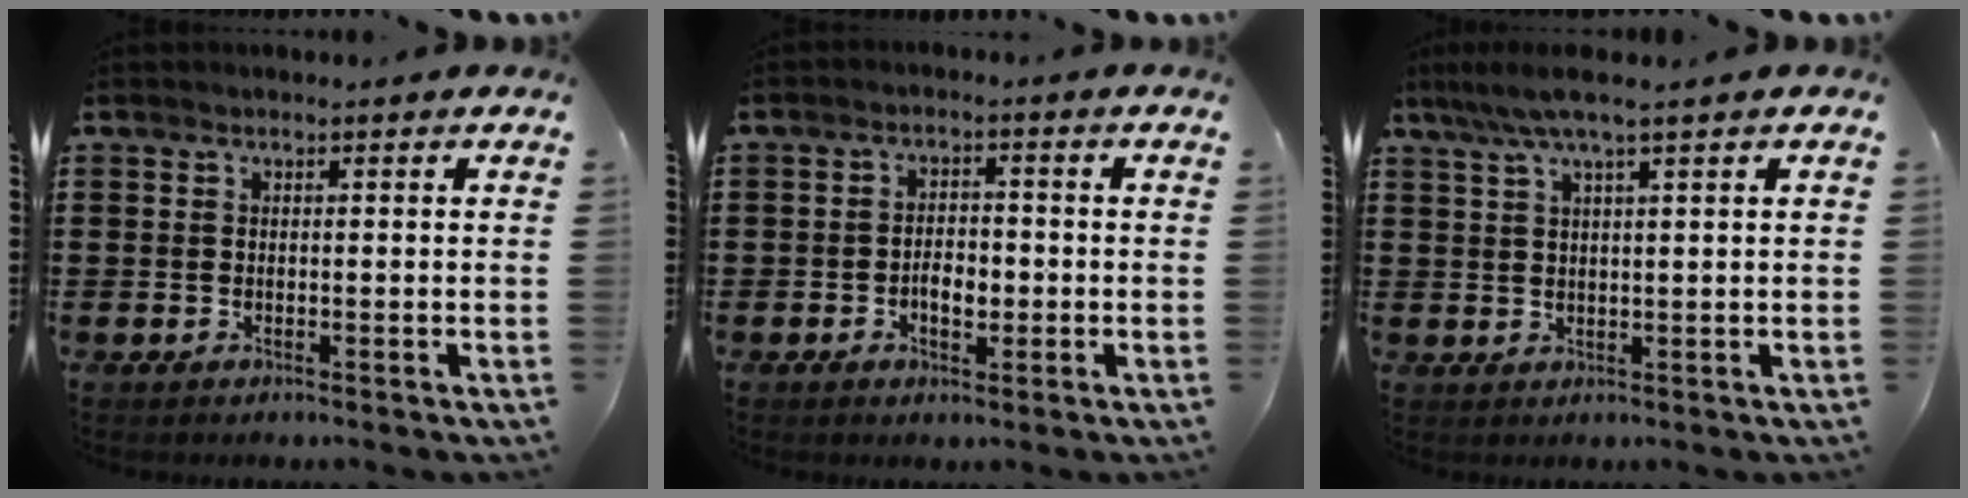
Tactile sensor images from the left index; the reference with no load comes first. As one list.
[{"total": 3.4, "force": [-1.0, 1.9, 2.7], "torque": [-0.045, 0.000, -0.020]}, {"total": 4.9, "force": [3.2, 0.1, 3.8], "torque": [-0.080, 0.000, 0.056]}]